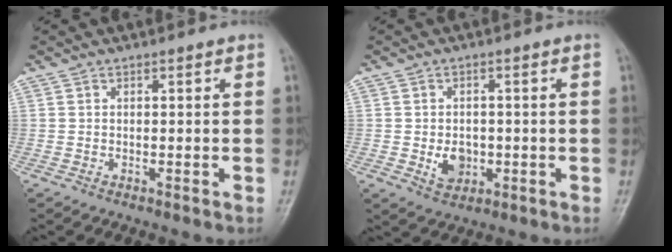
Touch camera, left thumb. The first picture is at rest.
{"total": 4.8, "force": [-0.9, 3.8, 2.9], "torque": [-0.030, 0.001, -0.008]}